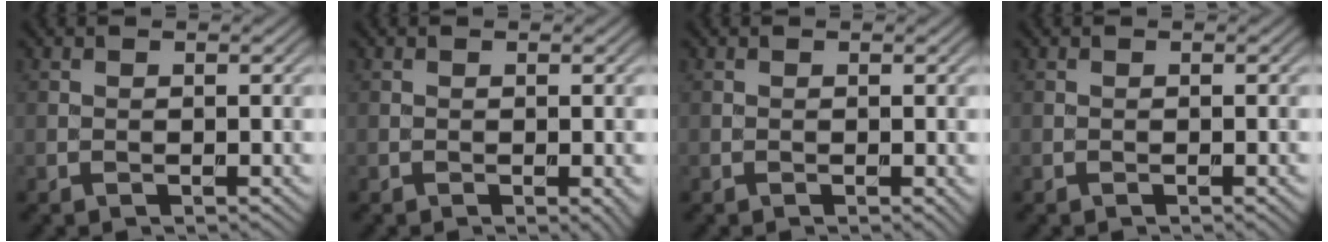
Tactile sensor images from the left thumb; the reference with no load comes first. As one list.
[{"total": 0.7, "force": [-0.3, 0.1, 0.7], "torque": [-0.008, -0.001, -0.003]}, {"total": 0.0}, {"total": 0.0}]